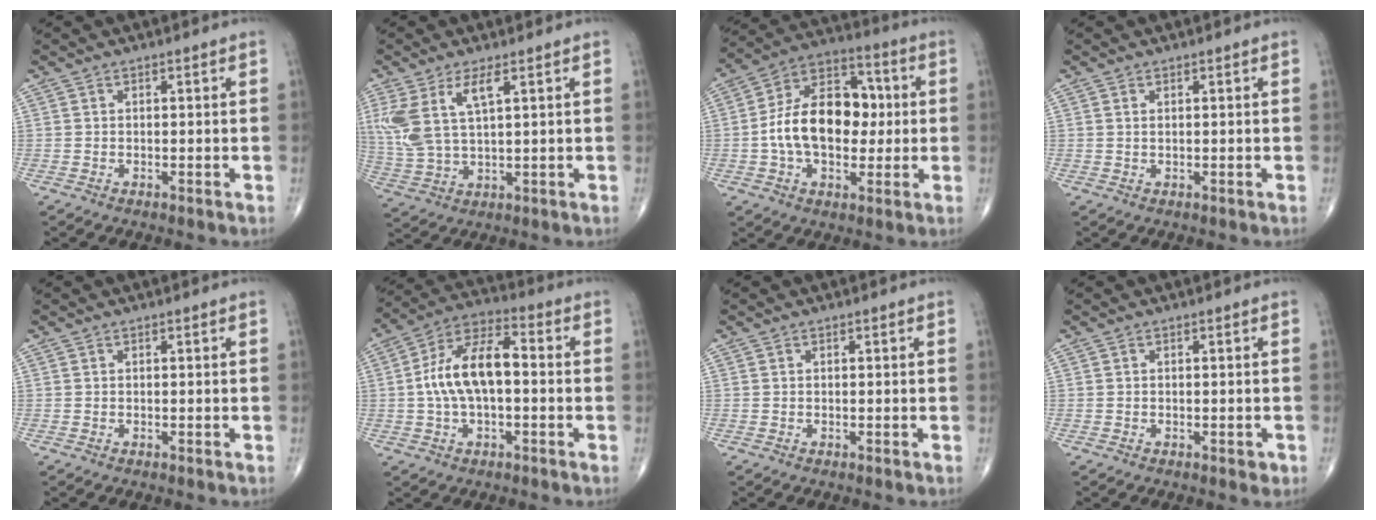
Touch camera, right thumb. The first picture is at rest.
{"total": 10.4, "force": [4.0, 3.9, 8.8], "torque": [-0.211, -0.011, 0.093]}
{"total": 17.3, "force": [-0.2, 11.2, 13.2], "torque": [-0.193, 0.032, -0.009]}
{"total": 0.6, "force": [0.3, 0.2, 0.5], "torque": [-0.013, 0.001, 0.007]}
{"total": 0.0}
{"total": 12.9, "force": [-0.2, 6.3, 11.3], "torque": [-0.213, 0.039, -0.011]}
{"total": 0.0}
{"total": 1.1, "force": [-0.5, 0.6, 0.8], "torque": [-0.009, -0.001, -0.006]}